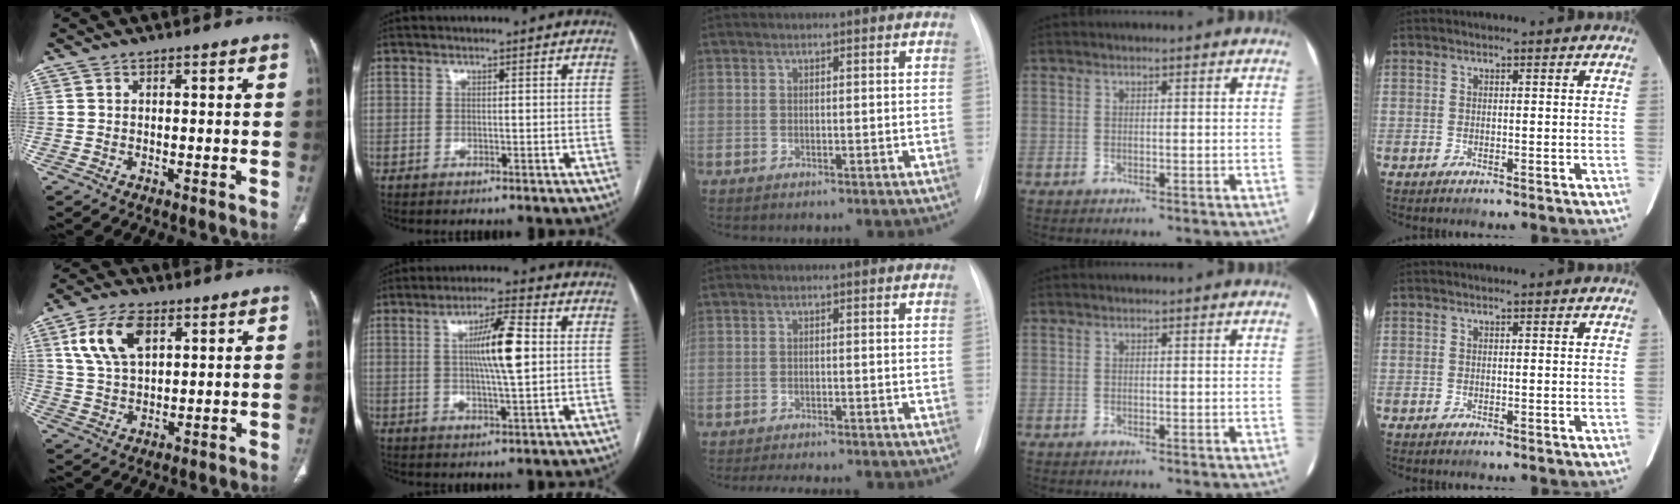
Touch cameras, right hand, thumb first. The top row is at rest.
{"thumb": {"total": 10.8, "force": [4.4, 5.9, 7.9], "torque": [-0.148, -0.005, 0.087]}, "index": {"total": 8.9, "force": [1.2, 0.6, 8.8], "torque": [-0.155, 0.003, 0.020]}, "middle": {"total": 6.0, "force": [-5.4, 1.0, 2.4], "torque": [-0.029, -0.006, -0.075]}}